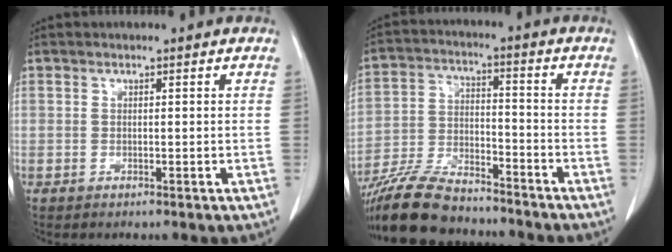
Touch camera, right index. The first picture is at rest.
{"total": 14.4, "force": [-12.6, 3.8, 5.7], "torque": [-0.107, -0.010, -0.221]}